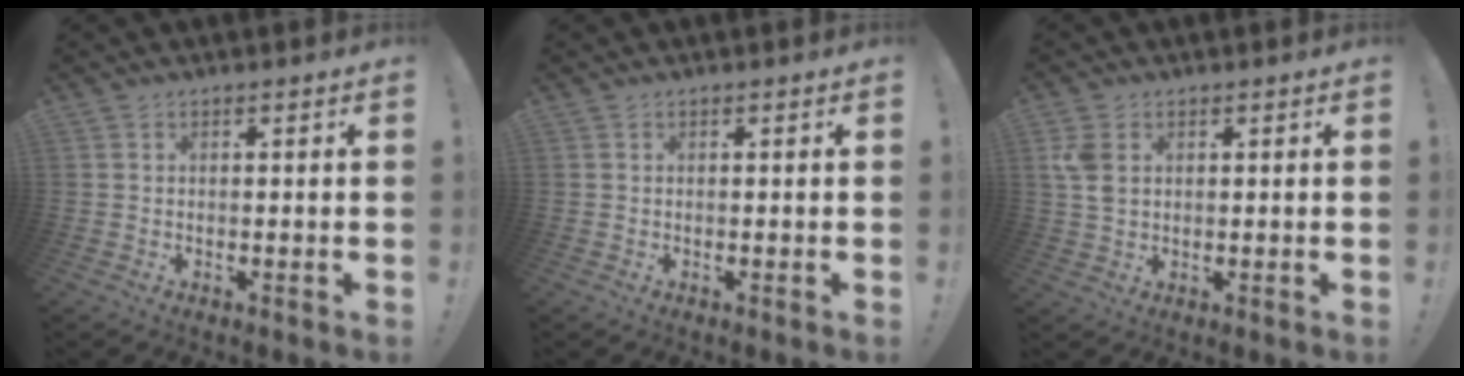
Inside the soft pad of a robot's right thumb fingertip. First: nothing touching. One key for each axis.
{"total": 0.0}
{"total": 5.2, "fx": 1.7, "fy": 3.4, "fz": 3.6, "tx": -0.069, "ty": 0.000, "tz": 0.033}